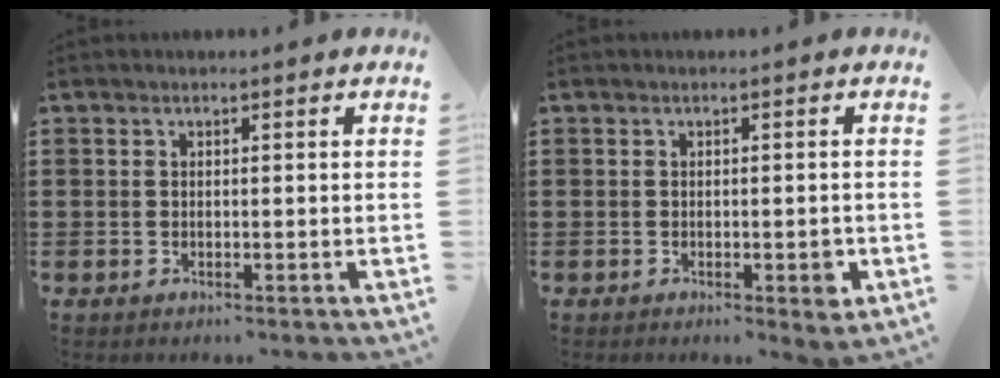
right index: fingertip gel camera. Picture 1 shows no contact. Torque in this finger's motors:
{"motor_torque": [0.55, -0.22, 0.09, 0.04]}